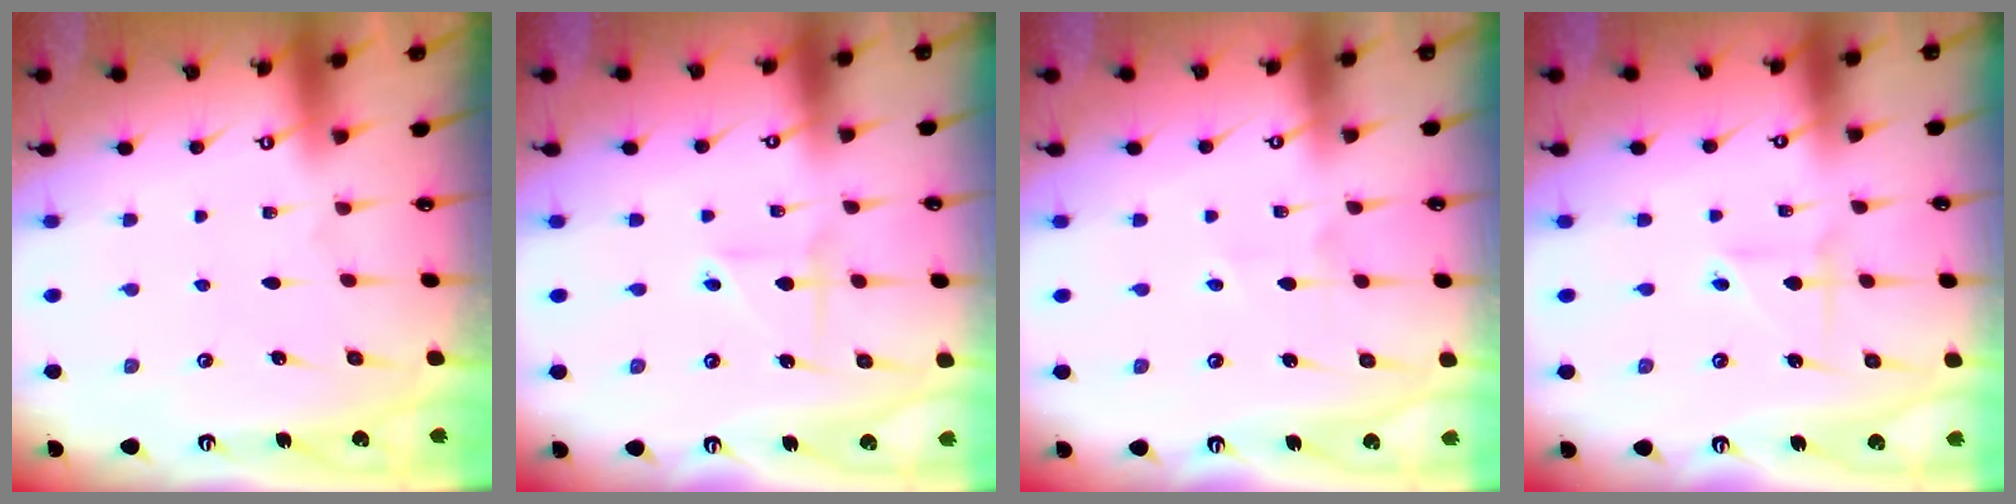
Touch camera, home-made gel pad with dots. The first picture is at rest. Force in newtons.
{"total": 2.1, "press": 2.0, "slide": 0.5}
{"total": 2.8, "press": 2.6, "slide": 0.9}
{"total": 2.4, "press": 2.2, "slide": 1.0}